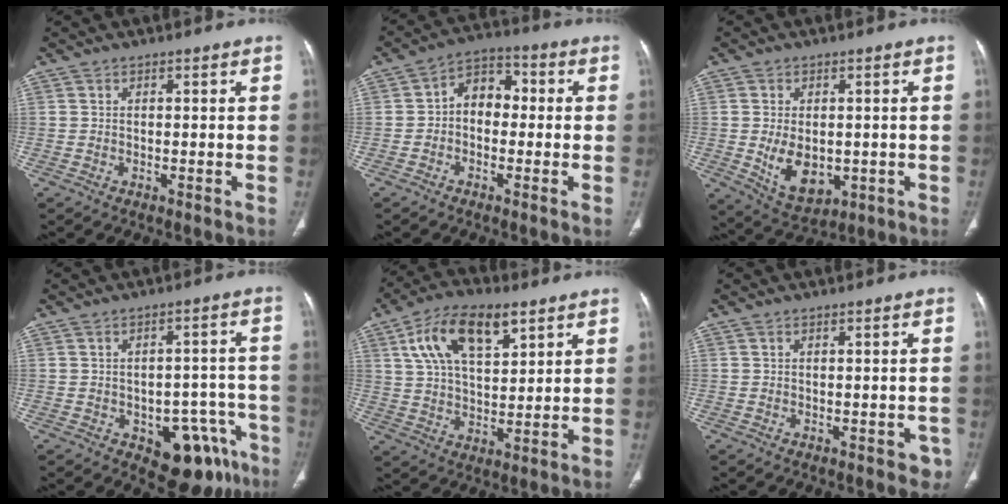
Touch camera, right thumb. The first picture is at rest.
{"total": 7.3, "force": [-0.2, 5.3, 5.0], "torque": [-0.047, 0.030, -0.019]}
{"total": 8.9, "force": [-1.1, 5.9, 6.6], "torque": [-0.088, -0.008, 0.000]}
{"total": 13.1, "force": [-6.7, 7.4, 8.4], "torque": [-0.054, 0.043, -0.080]}
{"total": 14.9, "force": [7.1, 7.2, 10.9], "torque": [-0.177, -0.006, 0.127]}
{"total": 2.6, "force": [-0.9, 1.7, 1.8], "torque": [0.003, 0.005, -0.008]}